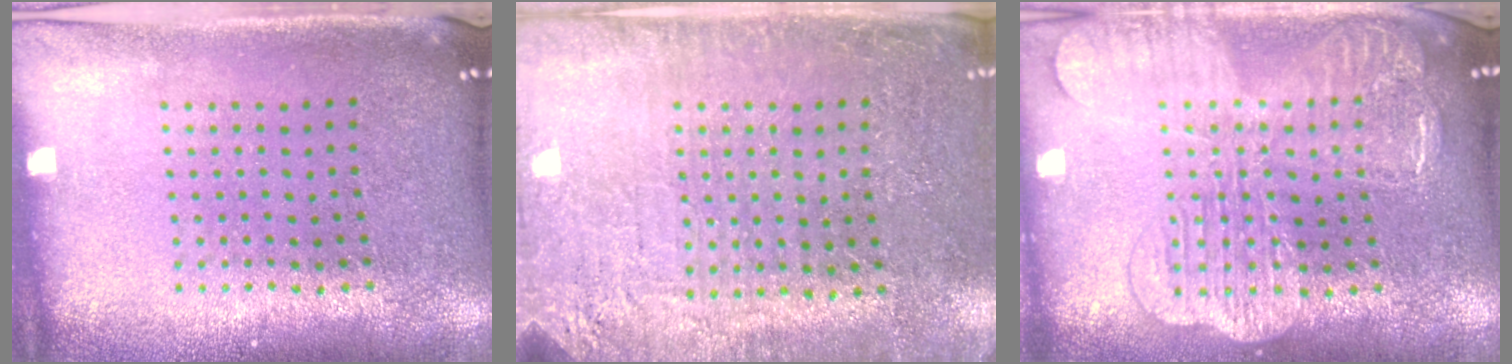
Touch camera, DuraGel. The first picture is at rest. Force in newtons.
{"total": 2.7, "press": 2.7, "slide": 0.4}
{"total": 3.1, "press": 3.1, "slide": 0.5}